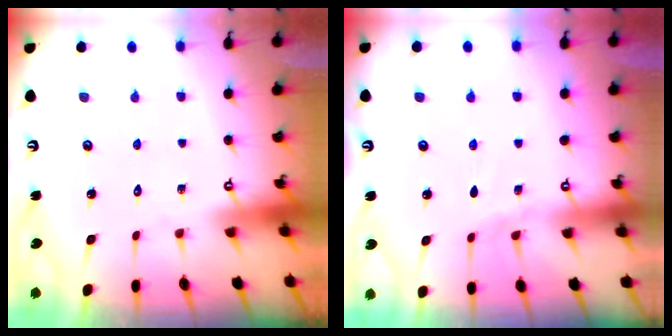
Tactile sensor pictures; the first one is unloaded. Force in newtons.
{"total": 4.1, "press": 4.1, "slide": 0.5}